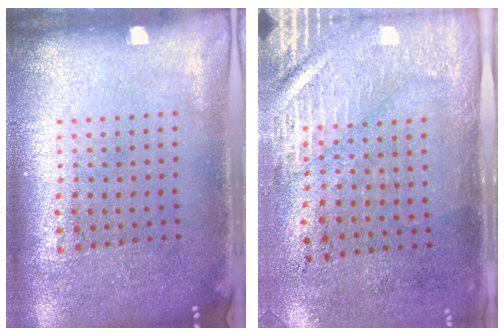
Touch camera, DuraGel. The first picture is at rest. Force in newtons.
{"total": 2.9, "press": 2.5, "slide": 1.5}